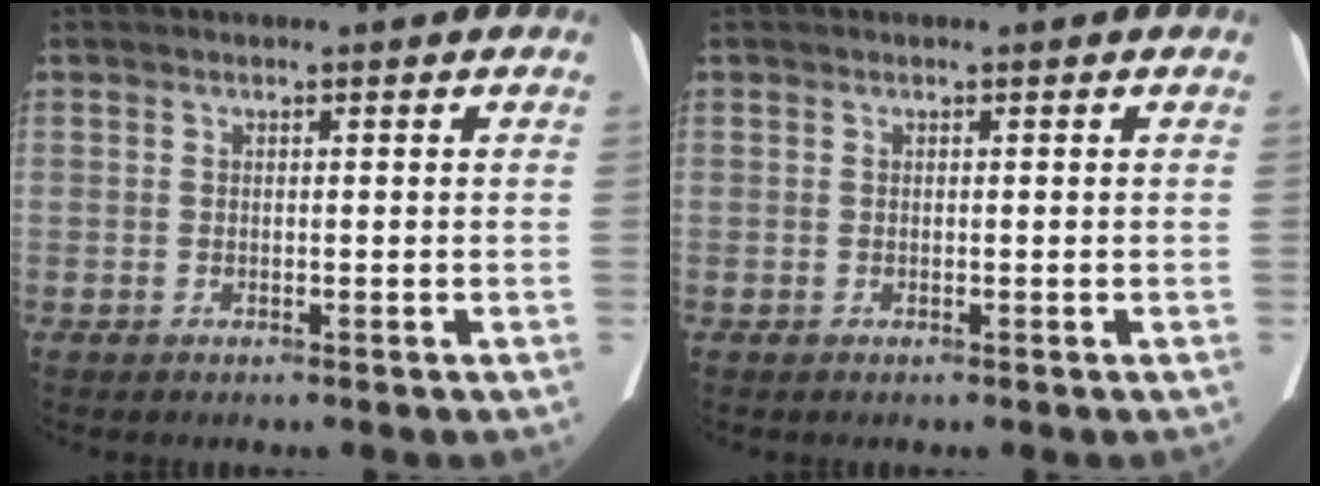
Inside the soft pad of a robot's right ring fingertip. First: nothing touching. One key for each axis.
{"total": 0.0}